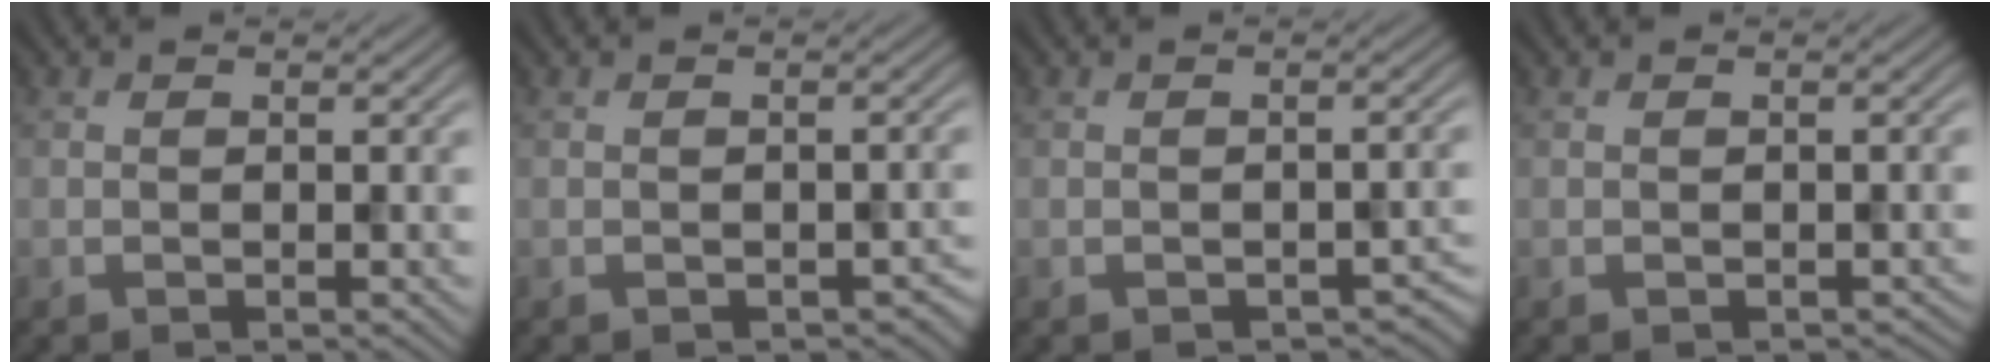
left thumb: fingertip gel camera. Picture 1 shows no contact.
{"total": 2.1, "force": [-1.1, 1.3, 1.3], "torque": [-0.017, -0.010, -0.009]}
{"total": 2.9, "force": [-1.6, 1.5, 1.9], "torque": [-0.024, -0.008, -0.015]}
{"total": 0.8, "force": [-0.4, 0.6, 0.4], "torque": [-0.008, -0.008, -0.003]}